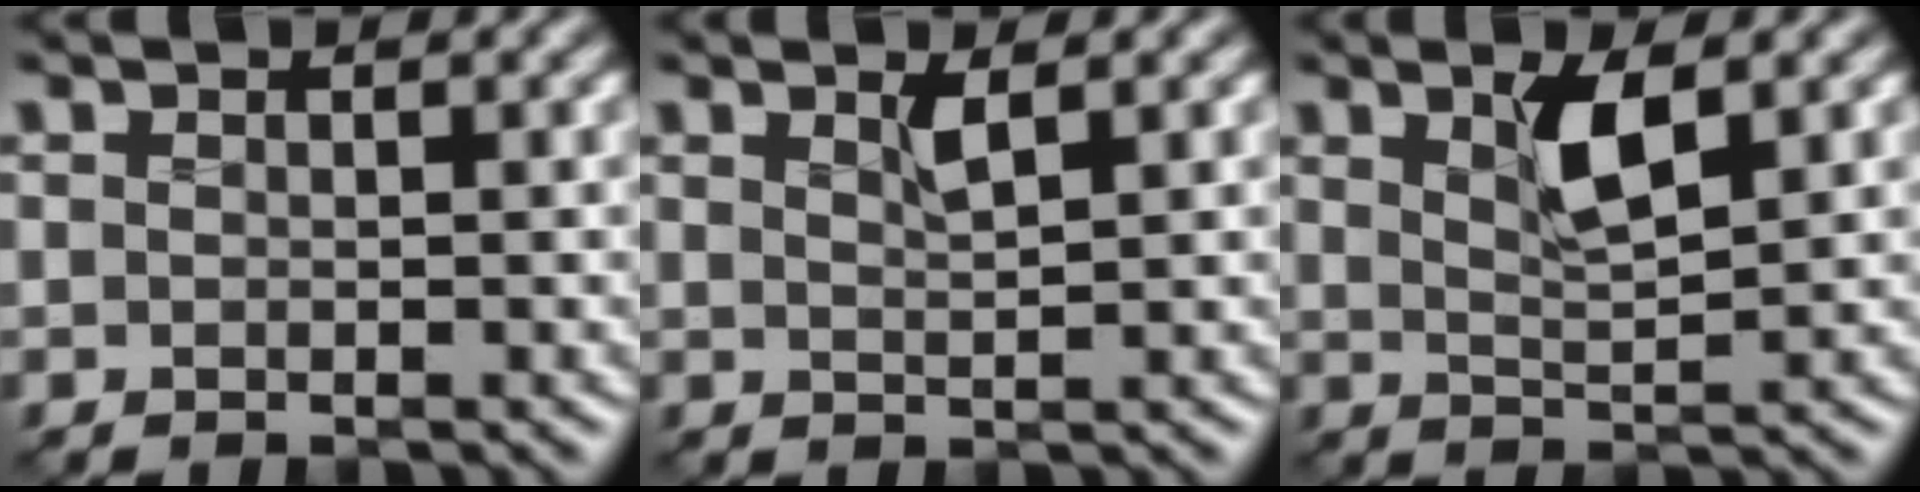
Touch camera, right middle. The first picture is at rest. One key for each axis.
{"total": 1.4, "fx": 0.8, "fy": 0.2, "fz": 1.1, "tx": -0.024, "ty": 0.000, "tz": 0.012}
{"total": 3.2, "fx": 1.4, "fy": 0.7, "fz": 2.7, "tx": -0.053, "ty": -0.004, "tz": 0.025}